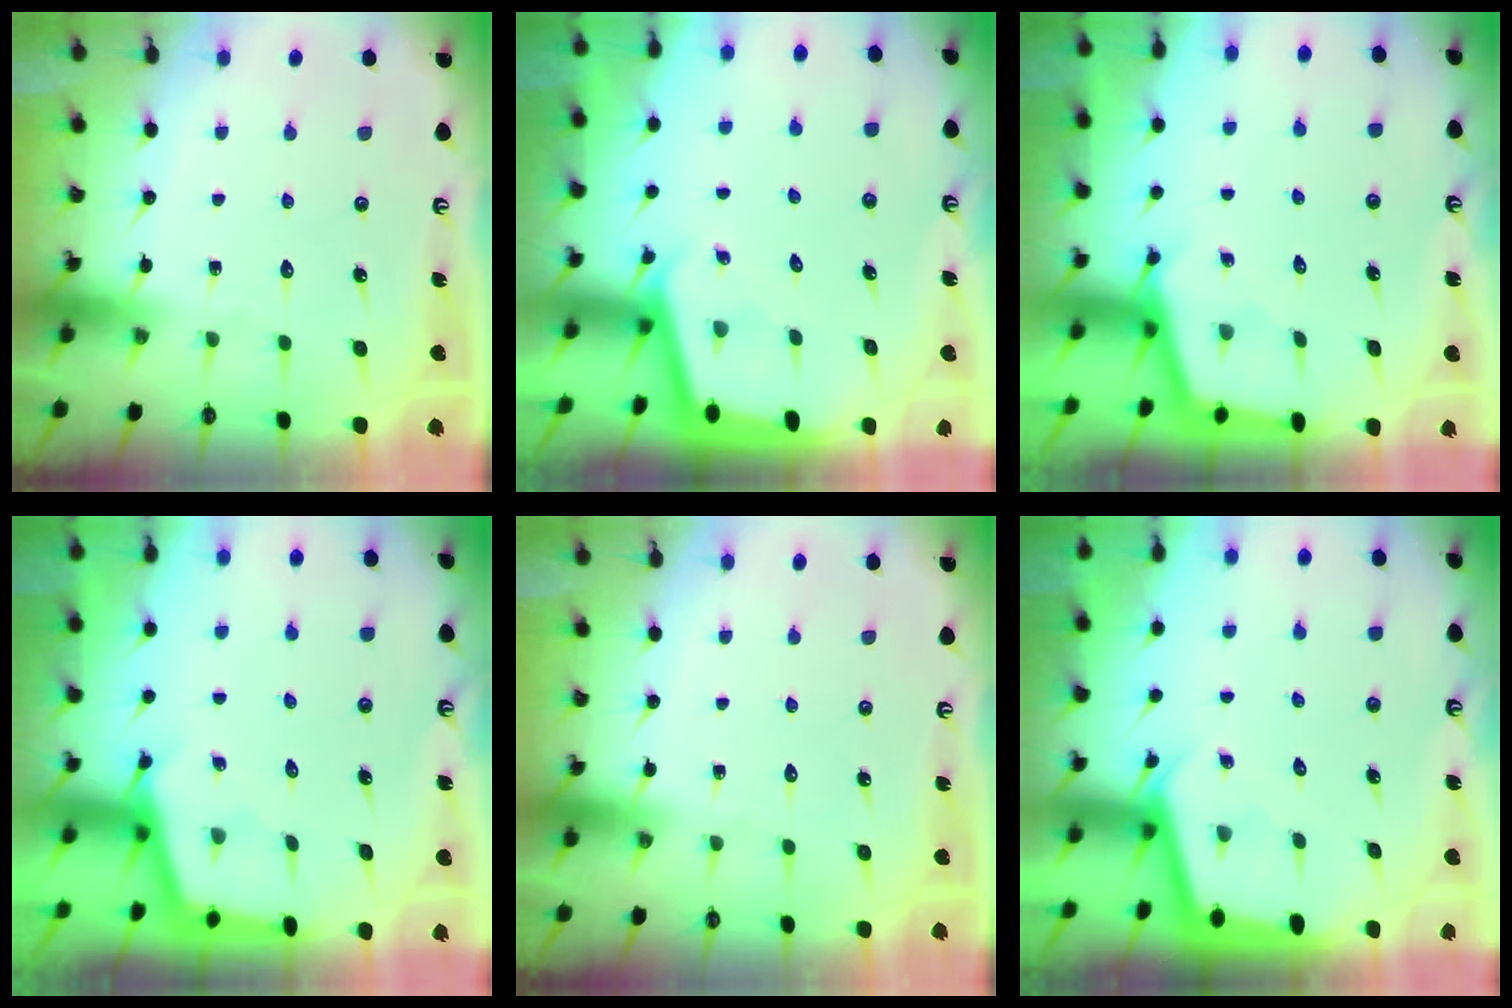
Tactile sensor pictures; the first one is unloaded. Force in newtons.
{"total": 1.9, "press": 1.9, "slide": 0.1}
{"total": 2.3, "press": 2.3, "slide": 0.1}
{"total": 2.4, "press": 2.4, "slide": 0.2}
{"total": 0.0}
{"total": 2.5, "press": 2.5, "slide": 0.1}